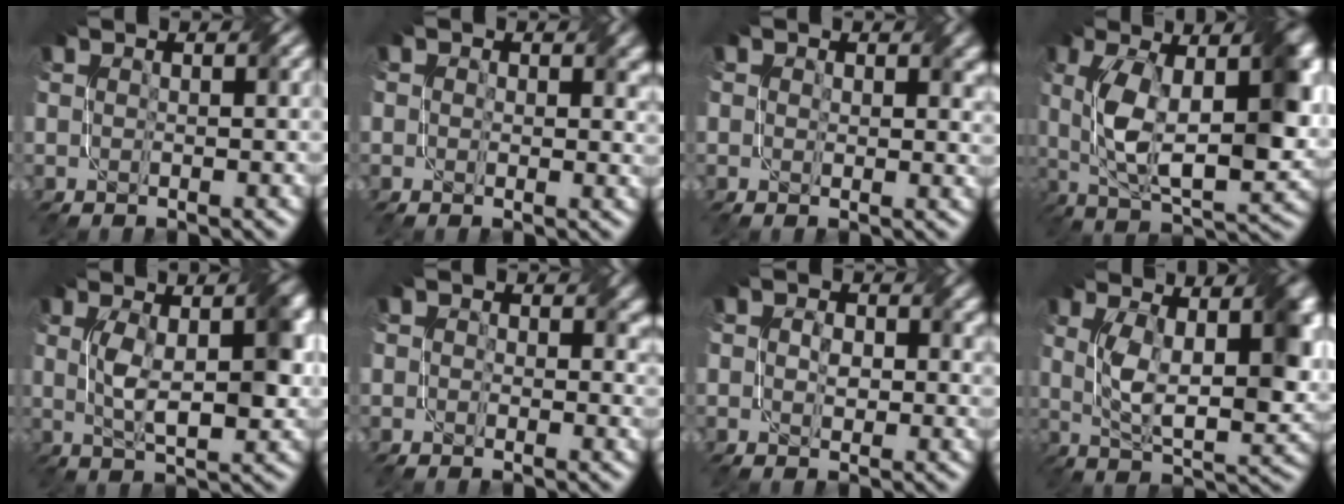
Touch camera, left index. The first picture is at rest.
{"total": 2.6, "force": [0.9, 1.9, 1.5], "torque": [-0.017, -0.005, 0.008]}
{"total": 2.5, "force": [1.1, 1.8, 1.3], "torque": [-0.017, -0.005, 0.013]}
{"total": 11.3, "force": [1.0, 4.7, 10.2], "torque": [-0.183, -0.005, 0.022]}
{"total": 6.2, "force": [0.6, 2.2, 5.7], "torque": [-0.103, -0.001, 0.012]}
{"total": 3.0, "force": [0.9, 2.4, 1.7], "torque": [-0.024, -0.001, 0.004]}
{"total": 2.6, "force": [0.3, 1.9, 1.8], "torque": [-0.029, -0.003, 0.003]}
{"total": 9.3, "force": [2.0, 3.7, 8.3], "torque": [-0.146, -0.008, 0.038]}